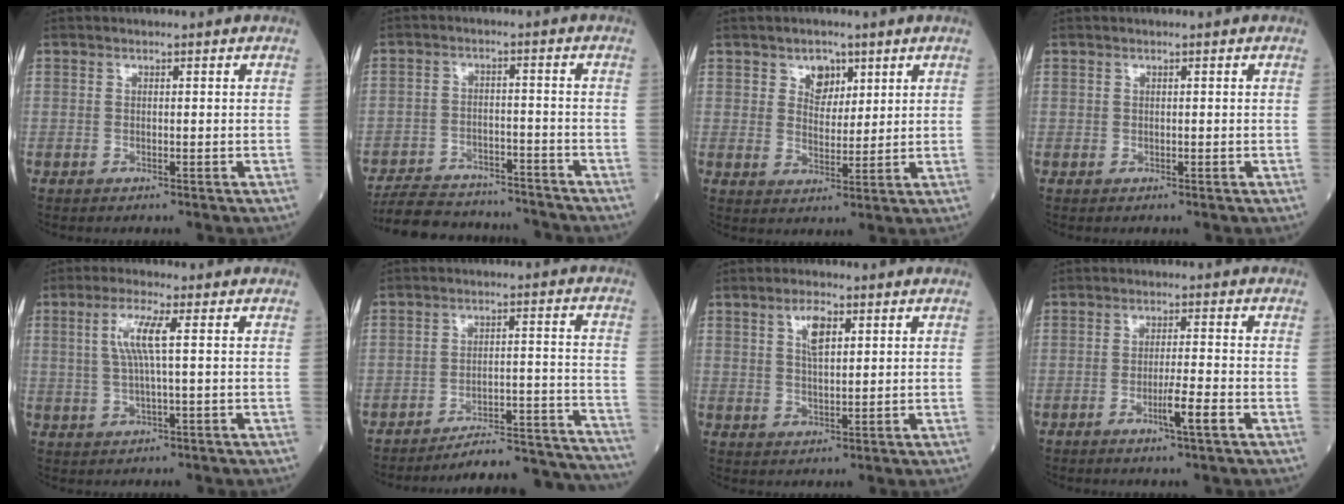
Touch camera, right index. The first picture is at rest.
{"total": 14.5, "force": [-13.6, 3.7, 3.5], "torque": [-0.066, 0.014, -0.195]}
{"total": 4.3, "force": [2.5, 2.9, 2.1], "torque": [-0.031, 0.004, 0.046]}
{"total": 0.0}
{"total": 5.4, "force": [1.3, 0.0, 5.2], "torque": [-0.111, 0.008, 0.031]}
{"total": 17.6, "force": [-17.5, 0.2, 2.4], "torque": [-0.004, 0.026, -0.228]}
{"total": 4.4, "force": [2.0, 1.4, 3.7], "torque": [-0.072, 0.003, 0.039]}
{"total": 4.1, "force": [-1.8, -0.4, 3.7], "torque": [-0.065, -0.006, -0.031]}